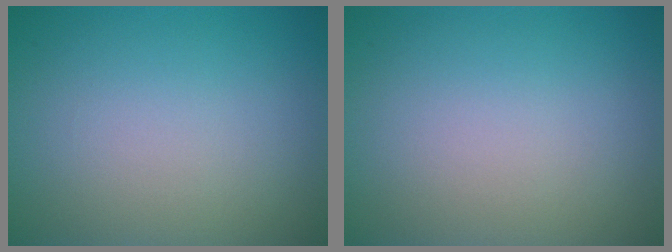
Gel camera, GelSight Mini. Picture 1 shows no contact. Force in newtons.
{"total": 0.0}